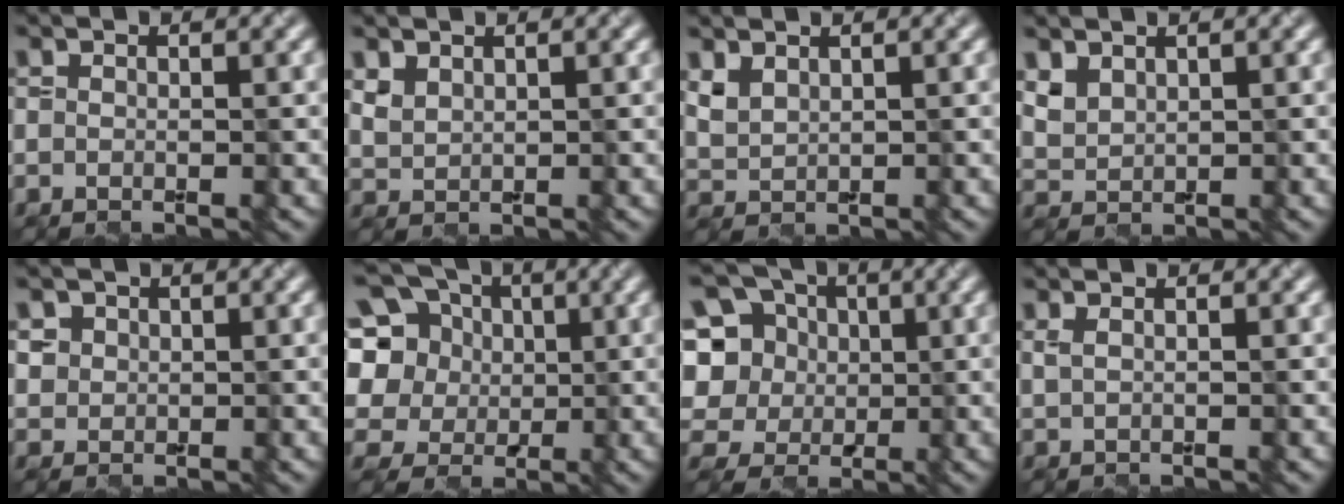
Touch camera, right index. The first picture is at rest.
{"total": 1.6, "force": [1.2, 0.8, 0.6], "torque": [-0.016, 0.000, 0.031]}
{"total": 1.8, "force": [1.3, 0.9, 0.9], "torque": [-0.025, 0.002, 0.035]}
{"total": 2.1, "force": [1.4, 1.2, 0.9], "torque": [-0.024, 0.001, 0.036]}
{"total": 1.7, "force": [0.7, 1.5, 0.3], "torque": [-0.013, -0.003, 0.032]}
{"total": 10.7, "force": [3.5, 8.6, 5.4], "torque": [-0.130, 0.032, 0.032]}
{"total": 10.0, "force": [2.8, 8.5, 4.5], "torque": [-0.111, 0.028, 0.030]}
{"total": 1.1, "force": [0.7, 0.5, 0.8], "torque": [-0.014, -0.003, 0.013]}